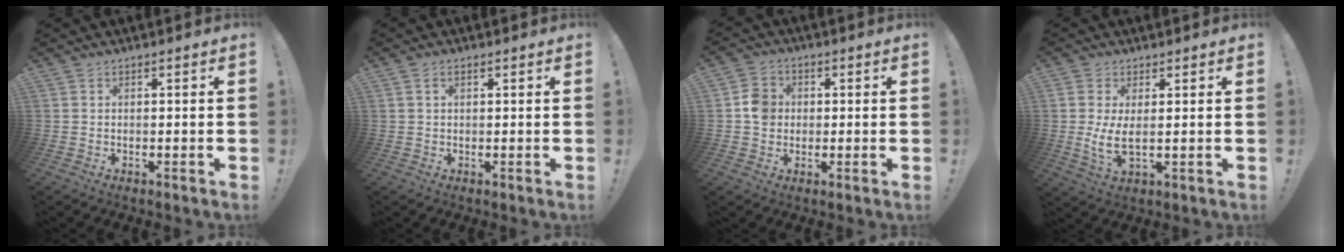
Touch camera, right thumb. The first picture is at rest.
{"total": 2.0, "force": [0.8, 1.2, 1.4], "torque": [-0.028, 0.005, 0.015]}
{"total": 6.3, "force": [-0.2, 5.7, 2.6], "torque": [-0.038, 0.017, 0.001]}
{"total": 6.2, "force": [1.0, 2.6, 5.5], "torque": [-0.093, -0.014, 0.020]}